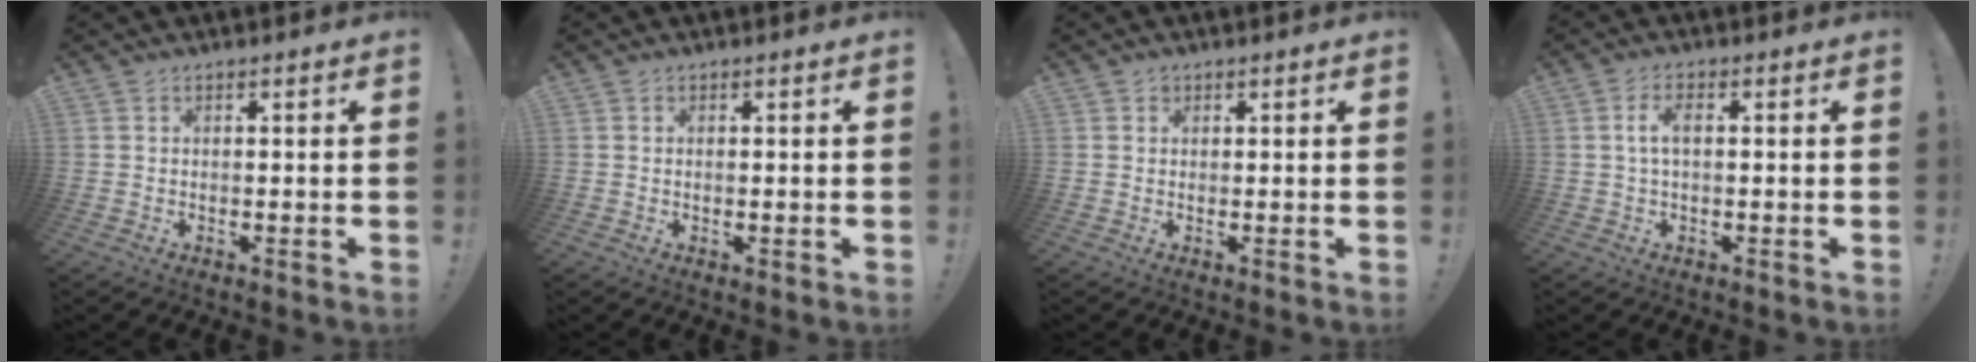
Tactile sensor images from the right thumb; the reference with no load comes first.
{"total": 0.5, "force": [0.0, 0.2, 0.5], "torque": [-0.003, -0.001, -0.001]}
{"total": 1.1, "force": [0.6, 0.9, 0.1], "torque": [0.002, 0.001, 0.010]}
{"total": 4.4, "force": [0.6, 1.7, 4.0], "torque": [-0.073, 0.003, 0.006]}